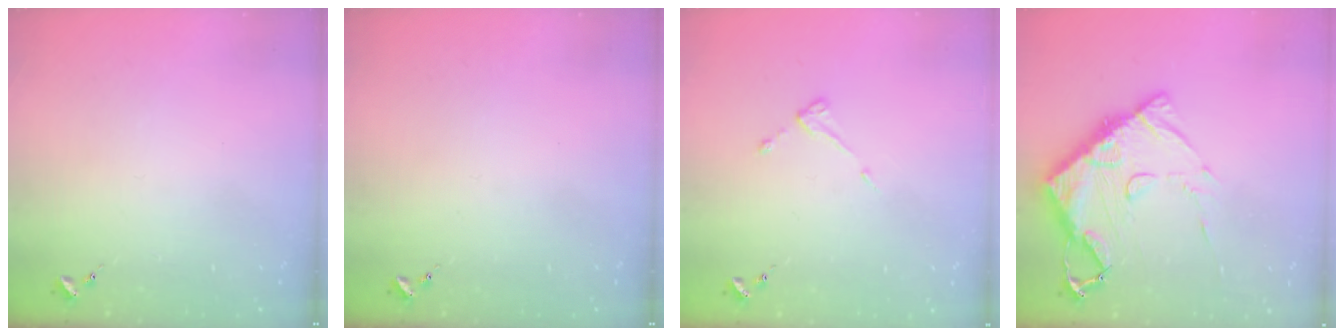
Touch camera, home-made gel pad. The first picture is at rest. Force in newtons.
{"total": 0.0}
{"total": 3.8, "press": 3.8, "slide": 0.4}
{"total": 14.3, "press": 14.2, "slide": 1.3}